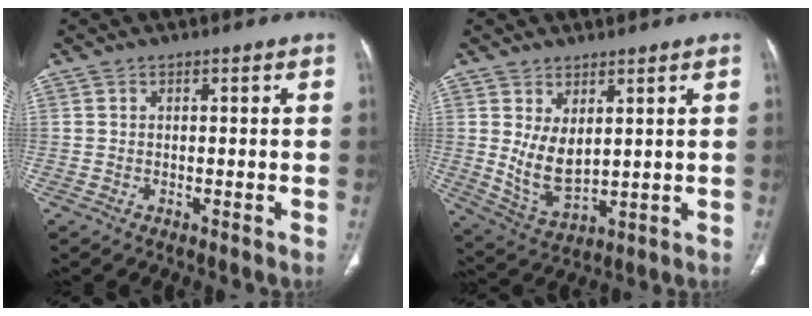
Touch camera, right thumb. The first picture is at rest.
{"total": 7.6, "force": [2.1, 4.1, 6.1], "torque": [-0.108, -0.026, 0.058]}